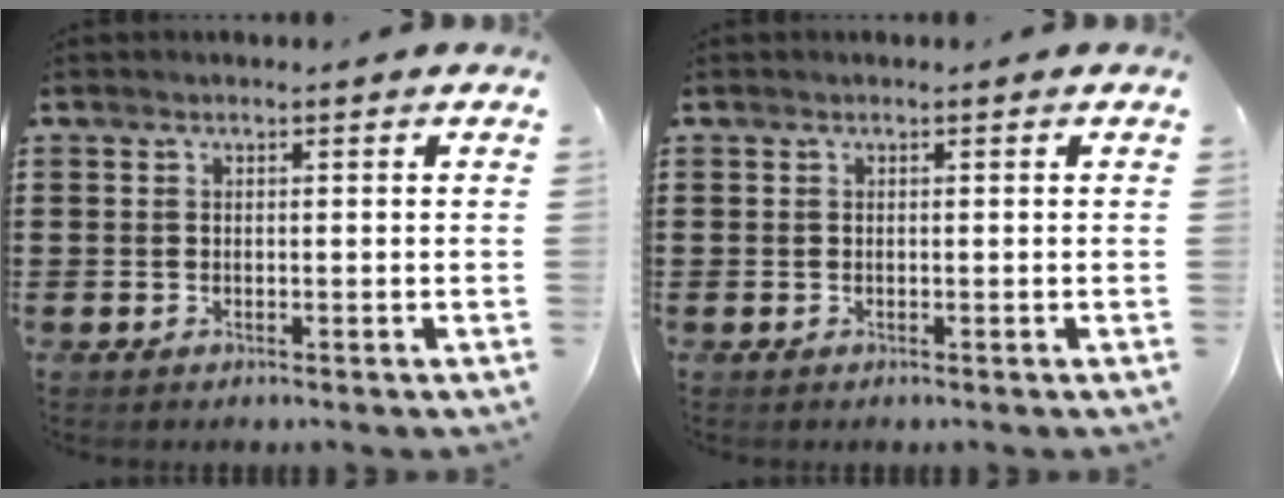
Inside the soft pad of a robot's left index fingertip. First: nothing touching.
{"total": 0.0}